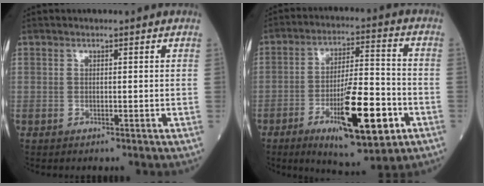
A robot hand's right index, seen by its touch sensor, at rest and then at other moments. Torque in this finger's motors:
{"motor_torque": [1.42, -0.72, 0.98, 0.21]}